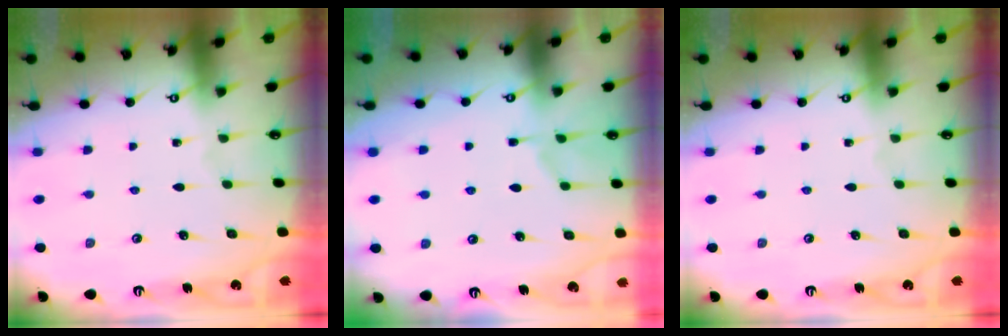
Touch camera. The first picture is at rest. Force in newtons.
{"total": 1.3, "press": 0.7, "slide": 1.1}
{"total": 0.0}